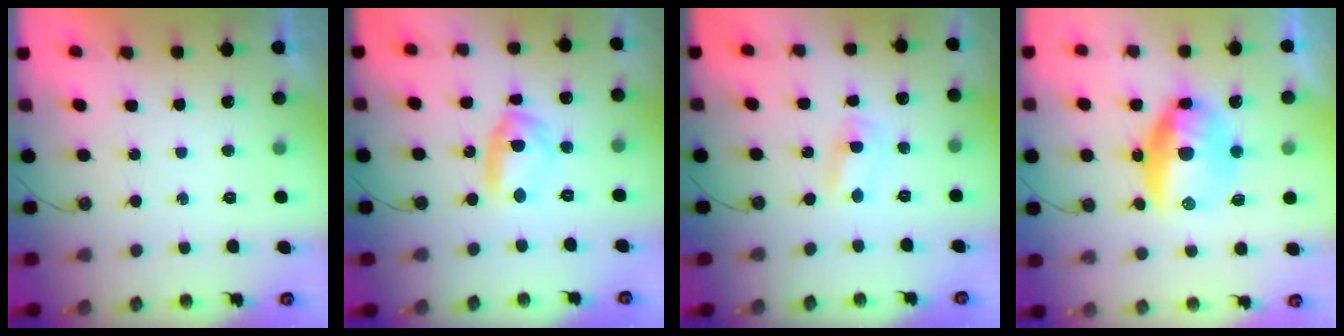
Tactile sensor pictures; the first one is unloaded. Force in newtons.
{"total": 8.1, "press": 8.1, "slide": 0.4}
{"total": 2.1, "press": 2.1, "slide": 0.3}
{"total": 17.5, "press": 15.4, "slide": 8.3}